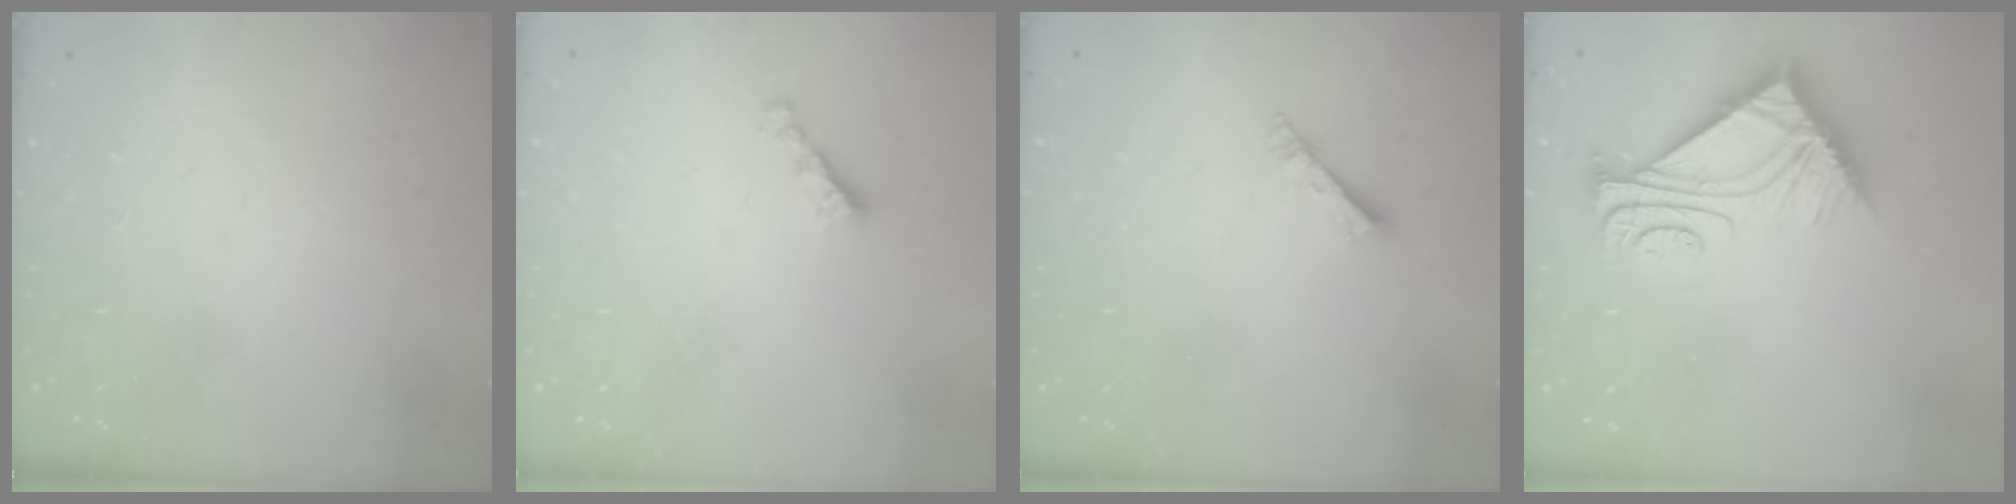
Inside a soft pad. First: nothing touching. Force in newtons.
{"total": 2.5, "press": 2.5, "slide": 0.5}
{"total": 2.7, "press": 2.7, "slide": 0.3}
{"total": 10.2, "press": 10.2, "slide": 0.4}